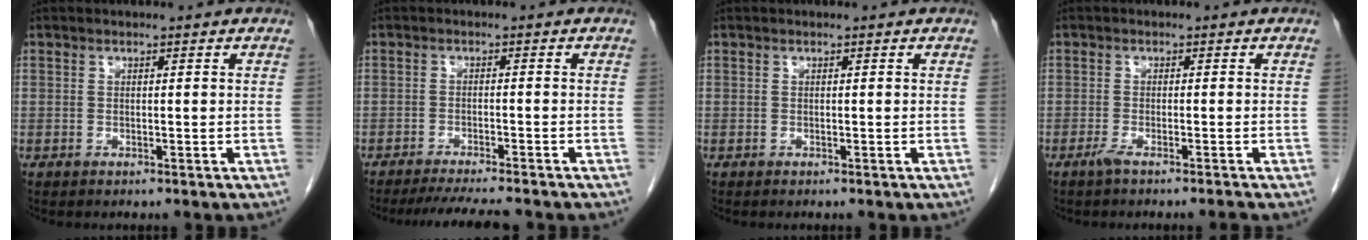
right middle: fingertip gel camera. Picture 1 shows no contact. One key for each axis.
{"total": 7.7, "fx": -6.9, "fy": 0.3, "fz": 3.4, "tx": -0.045, "ty": -0.017, "tz": -0.106}
{"total": 0.0}
{"total": 2.3, "fx": -1.9, "fy": -0.4, "fz": 1.3, "tx": -0.025, "ty": -0.002, "tz": -0.037}